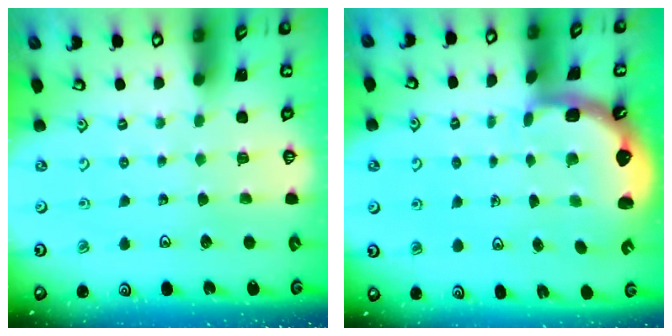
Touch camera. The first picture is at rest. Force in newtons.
{"total": 2.7, "press": 1.5, "slide": 2.2}